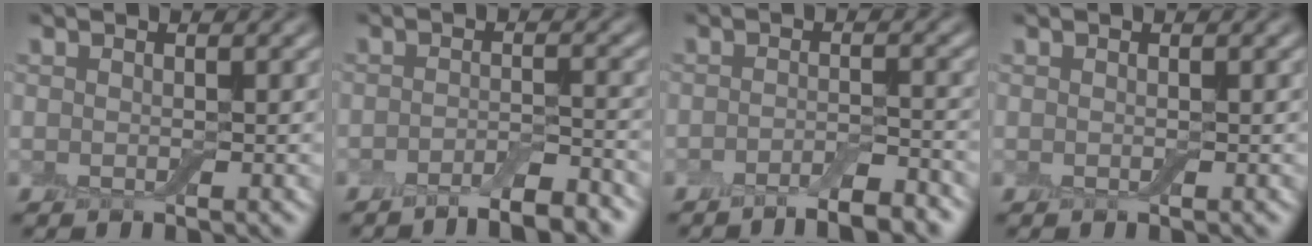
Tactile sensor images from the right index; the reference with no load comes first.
{"total": 3.9, "force": [-3.1, 0.7, 2.3], "torque": [-0.034, 0.003, -0.050]}
{"total": 3.5, "force": [-2.8, 0.6, 2.0], "torque": [-0.031, 0.002, -0.046]}
{"total": 0.0}